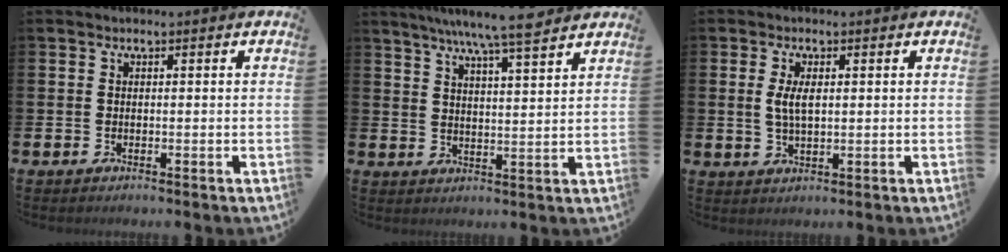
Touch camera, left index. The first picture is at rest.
{"total": 7.7, "force": [6.9, 0.1, 3.3], "torque": [-0.074, -0.029, 0.122]}
{"total": 3.3, "force": [0.9, 1.4, 2.9], "torque": [-0.052, 0.004, 0.012]}